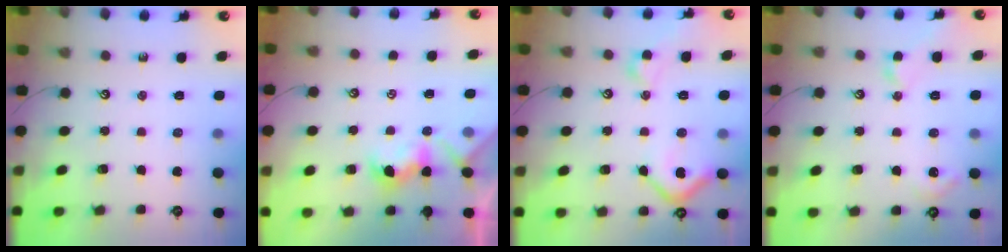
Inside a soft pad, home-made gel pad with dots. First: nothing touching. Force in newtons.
{"total": 2.3, "press": 2.2, "slide": 0.8}
{"total": 8.3, "press": 8.3, "slide": 1.1}
{"total": 2.6, "press": 2.6, "slide": 0.6}